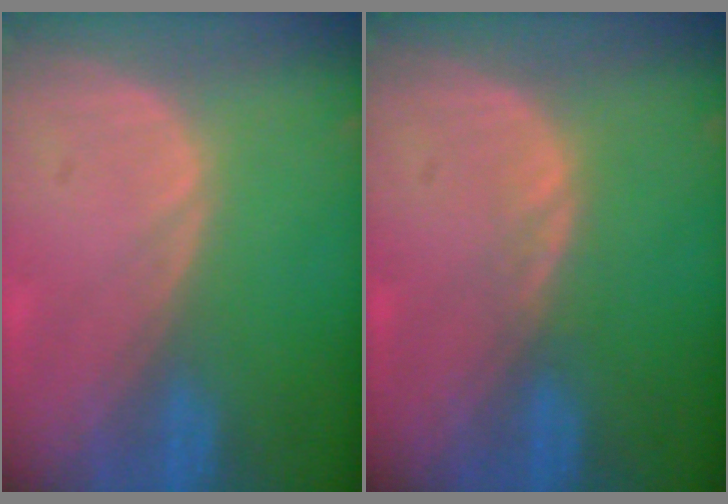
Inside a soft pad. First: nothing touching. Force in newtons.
{"total": 1.1, "press": 1.0, "slide": 0.2}